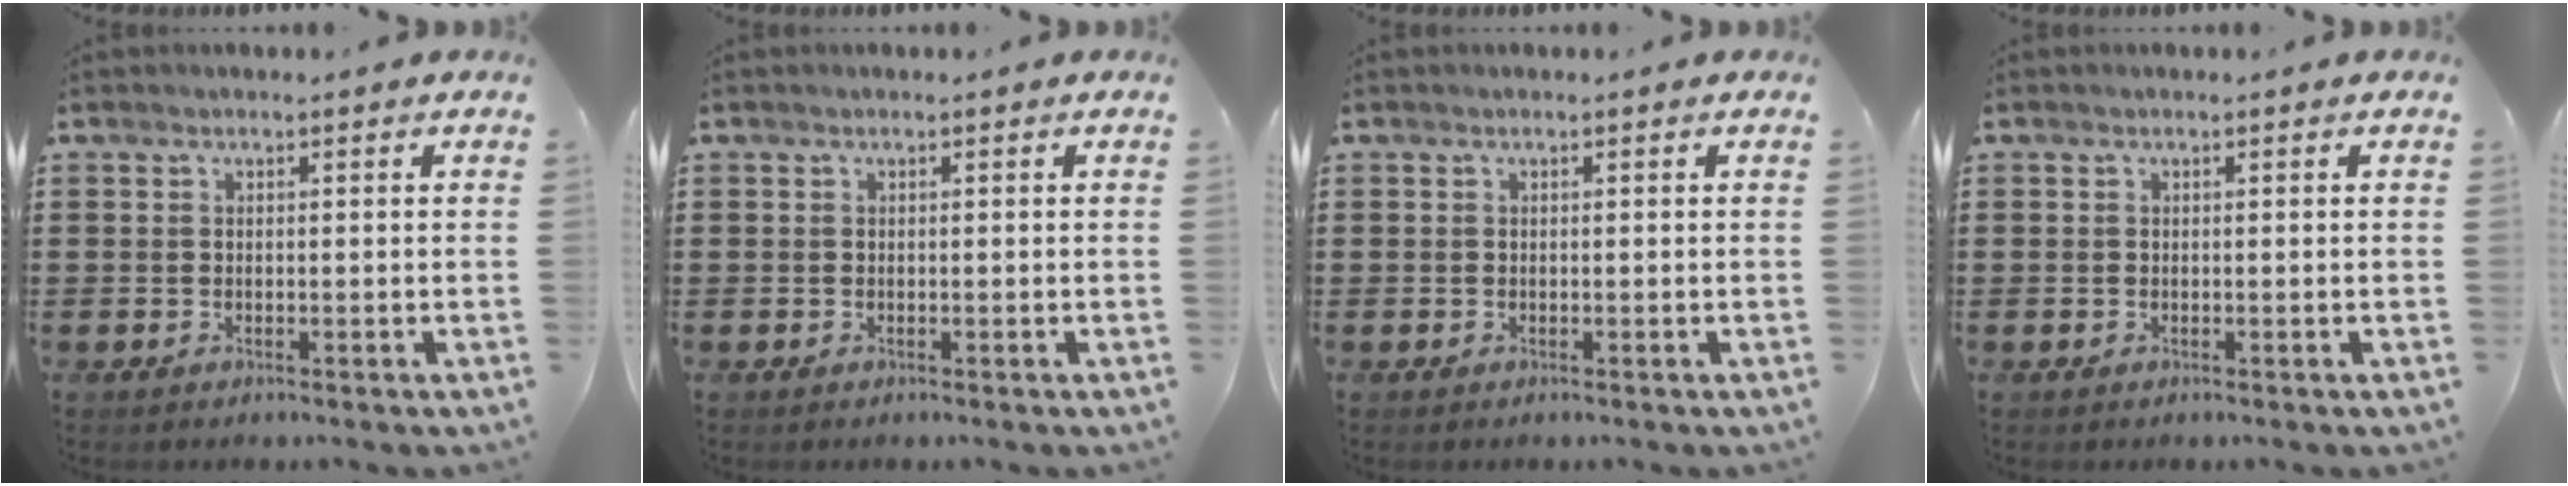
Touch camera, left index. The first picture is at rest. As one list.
[{"total": 0.0}, {"total": 0.0}, {"total": 0.0}]